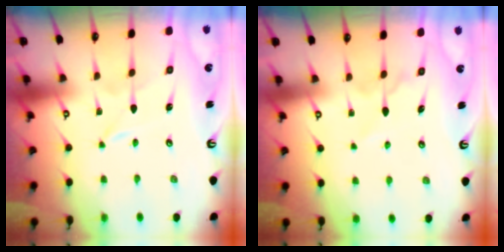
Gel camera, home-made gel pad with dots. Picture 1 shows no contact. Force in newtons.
{"total": 5.3, "press": 5.2, "slide": 0.7}